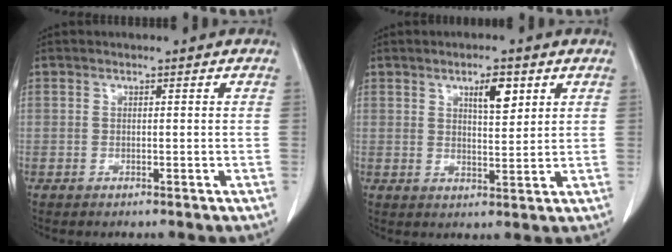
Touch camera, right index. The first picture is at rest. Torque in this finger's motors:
{"motor_torque": [0.31, 0.45, 0.21, 0.03]}